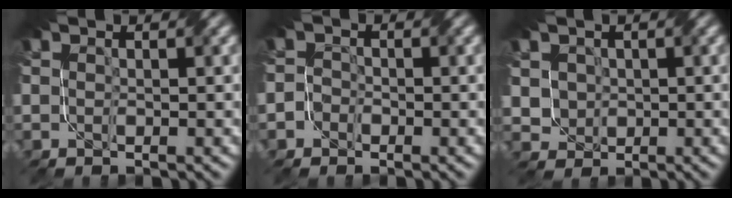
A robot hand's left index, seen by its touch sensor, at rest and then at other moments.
{"total": 1.7, "force": [-1.2, 1.2, 0.3], "torque": [0.014, 0.007, -0.035]}
{"total": 3.0, "force": [0.7, 2.7, 1.2], "torque": [-0.043, 0.000, 0.022]}